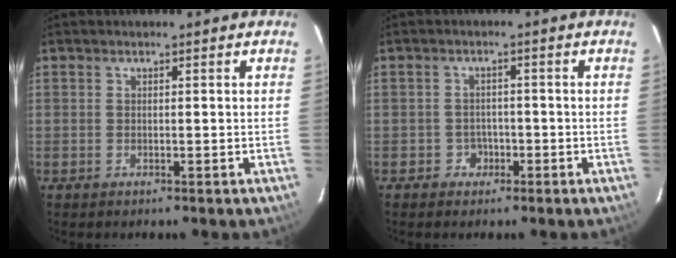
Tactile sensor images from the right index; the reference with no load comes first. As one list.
[{"total": 2.9, "force": [-1.4, 2.5, 0.1], "torque": [-0.003, 0.011, -0.022]}]